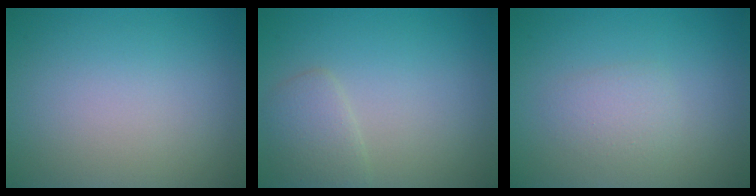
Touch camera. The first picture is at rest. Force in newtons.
{"total": 2.1, "press": 2.1, "slide": 0.2}
{"total": 1.6, "press": 1.6, "slide": 0.1}